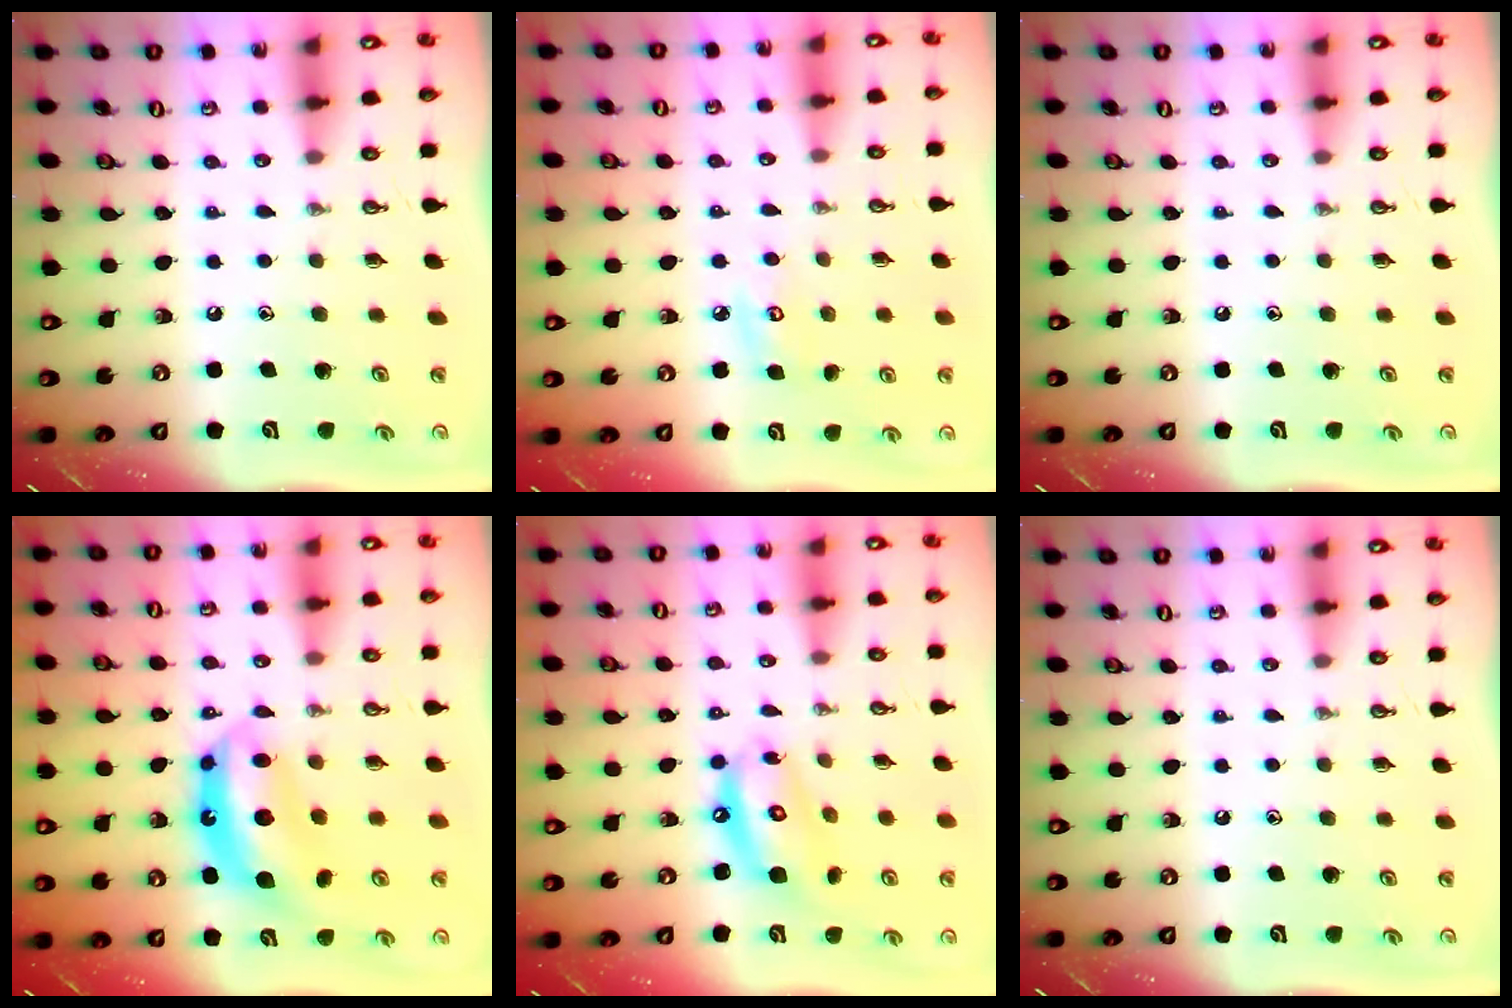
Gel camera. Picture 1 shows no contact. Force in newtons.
{"total": 5.7, "press": 5.7, "slide": 0.5}
{"total": 0.0}
{"total": 11.5, "press": 11.4, "slide": 1.4}
{"total": 12.4, "press": 12.3, "slide": 1.2}
{"total": 0.0}